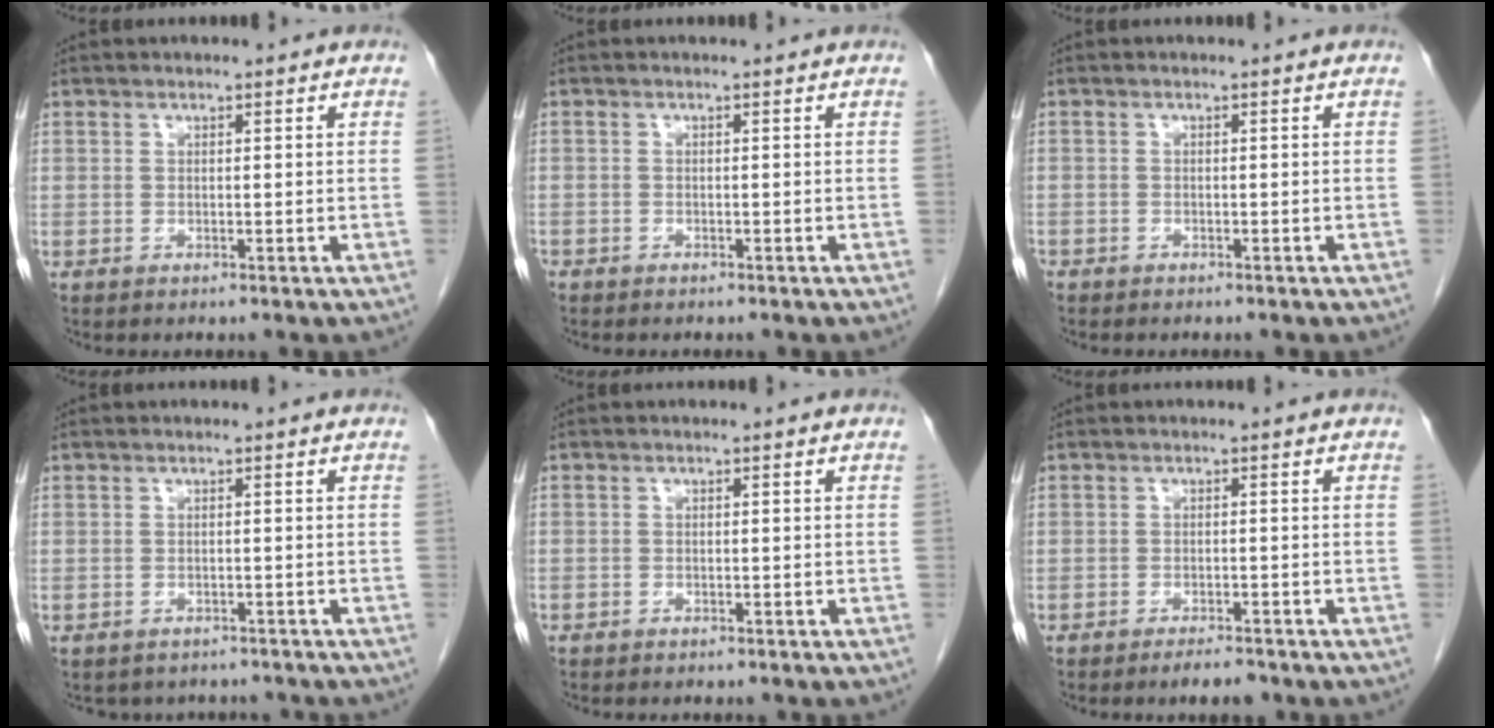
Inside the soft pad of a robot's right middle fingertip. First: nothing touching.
{"total": 1.0, "force": [-0.8, 0.5, 0.5], "torque": [-0.002, 0.002, -0.007]}
{"total": 1.5, "force": [-1.2, 0.6, 0.4], "torque": [-0.007, 0.000, -0.015]}
{"total": 4.9, "force": [-4.3, 2.4, 0.5], "torque": [-0.003, 0.008, -0.048]}
{"total": 0.9, "force": [-0.7, 0.5, 0.2], "torque": [-0.005, 0.002, -0.009]}
{"total": 2.7, "force": [-2.2, 0.6, 1.5], "torque": [-0.026, -0.003, -0.031]}